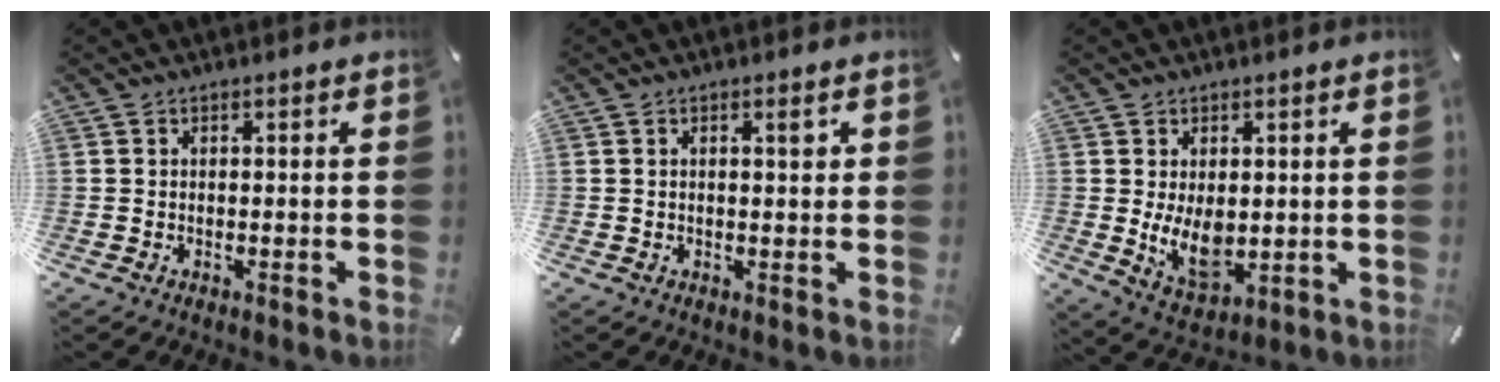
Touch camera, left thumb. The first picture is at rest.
{"total": 2.0, "force": [0.7, 0.5, 1.8], "torque": [-0.029, 0.000, 0.008]}
{"total": 9.5, "force": [0.1, 6.2, 7.2], "torque": [-0.131, -0.011, 0.006]}